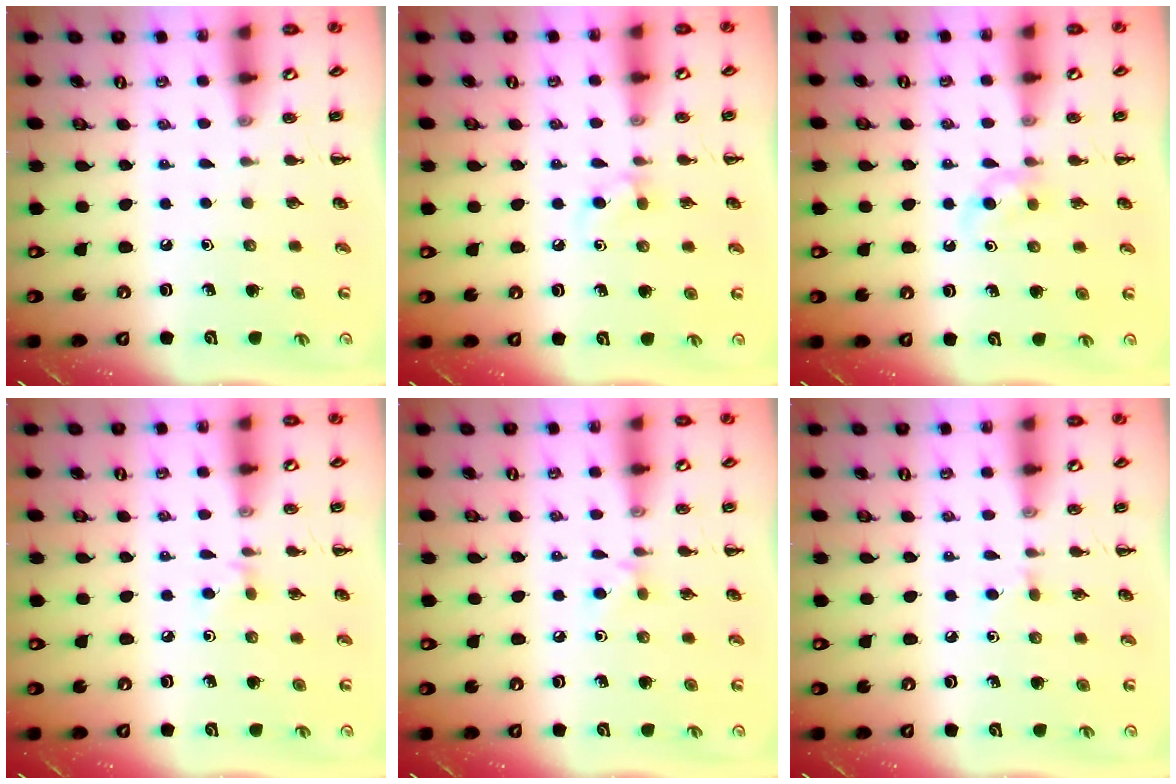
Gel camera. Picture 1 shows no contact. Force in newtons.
{"total": 4.8, "press": 4.5, "slide": 1.7}
{"total": 4.1, "press": 3.9, "slide": 1.4}
{"total": 2.9, "press": 2.7, "slide": 1.2}
{"total": 4.6, "press": 4.3, "slide": 1.7}
{"total": 3.2, "press": 3.1, "slide": 1.1}